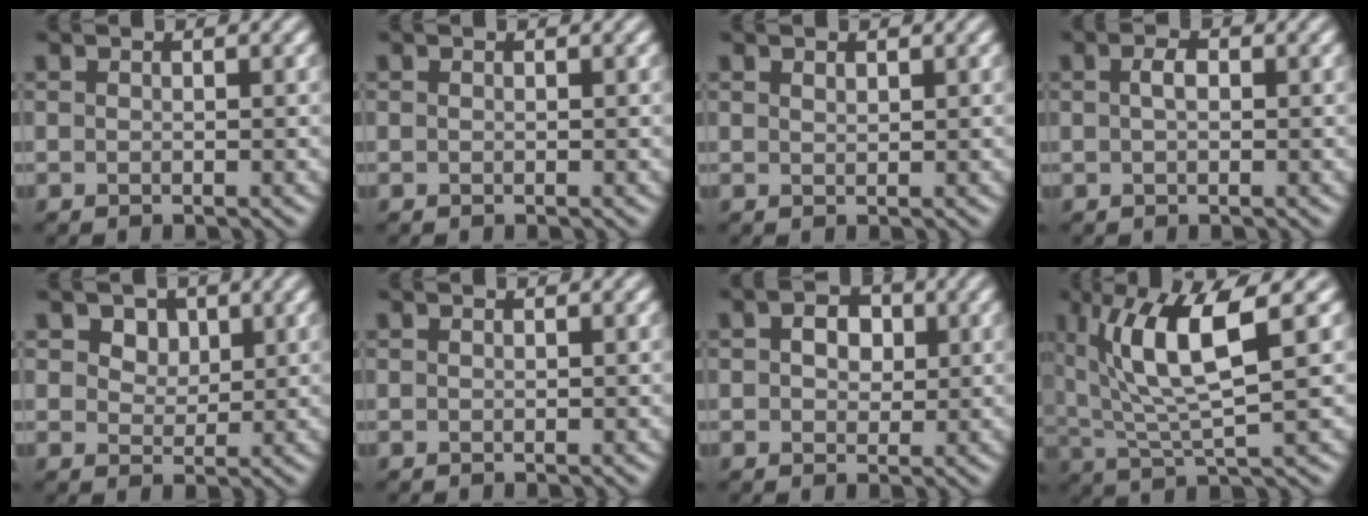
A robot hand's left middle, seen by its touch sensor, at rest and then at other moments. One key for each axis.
{"total": 0.0}
{"total": 0.6, "fx": 0.5, "fy": 0.2, "fz": 0.3, "tx": -0.004, "ty": -0.002, "tz": 0.012}
{"total": 1.3, "fx": 0.2, "fy": 0.7, "fz": 1.1, "tx": -0.022, "ty": 0.003, "tz": 0.001}
{"total": 2.7, "fx": 1.5, "fy": 1.9, "fz": 1.2, "tx": -0.029, "ty": -0.009, "tz": 0.028}
{"total": 0.0}
{"total": 3.0, "fx": 0.8, "fy": 2.2, "fz": 1.9, "tx": -0.029, "ty": 0.003, "tz": 0.007}
{"total": 8.3, "fx": 3.1, "fy": 2.0, "fz": 7.4, "tx": -0.144, "ty": 0.001, "tz": 0.059}